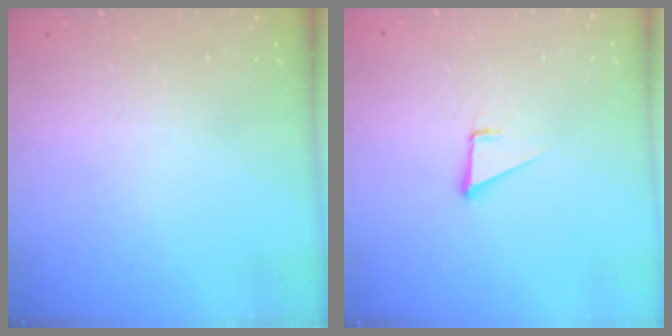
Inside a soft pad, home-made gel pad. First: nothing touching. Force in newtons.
{"total": 3.6, "press": 2.7, "slide": 2.4}